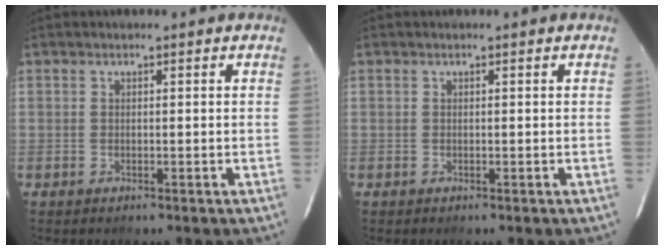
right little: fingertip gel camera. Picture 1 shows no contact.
{"total": 0.0}